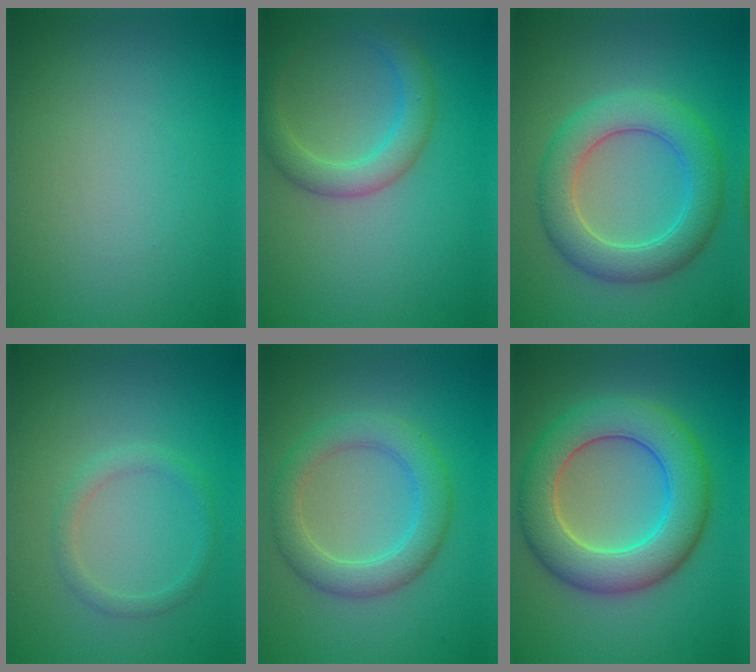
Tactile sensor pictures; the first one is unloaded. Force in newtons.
{"total": 3.5, "press": 3.5, "slide": 0.0}
{"total": 5.6, "press": 5.6, "slide": 0.1}
{"total": 1.6, "press": 1.6, "slide": 0.1}
{"total": 3.5, "press": 3.5, "slide": 0.5}
{"total": 8.3, "press": 8.3, "slide": 0.7}